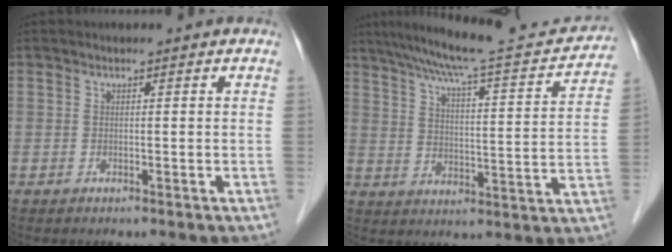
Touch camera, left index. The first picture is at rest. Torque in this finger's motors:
{"motor_torque": [0.10, -0.15, 0.35, 0.09]}